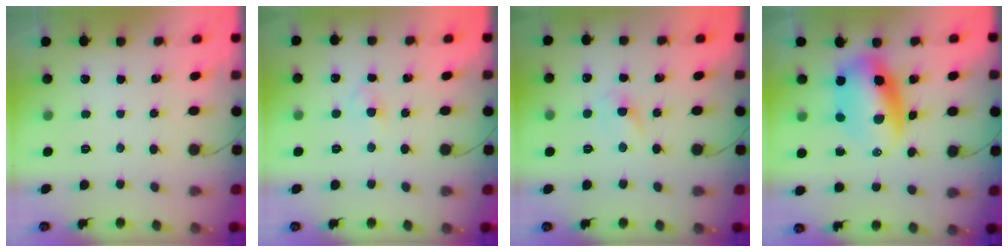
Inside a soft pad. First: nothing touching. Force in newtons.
{"total": 2.5, "press": 2.3, "slide": 1.0}
{"total": 2.6, "press": 2.4, "slide": 1.1}
{"total": 10.6, "press": 10.2, "slide": 3.0}